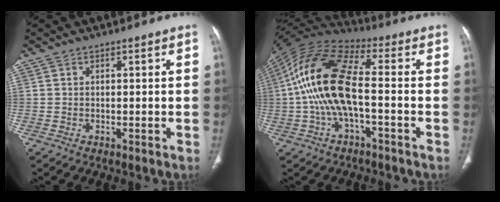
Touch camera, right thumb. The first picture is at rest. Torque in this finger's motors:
{"motor_torque": [1.22, 3.79, 2.55, -0.14, 0.42]}